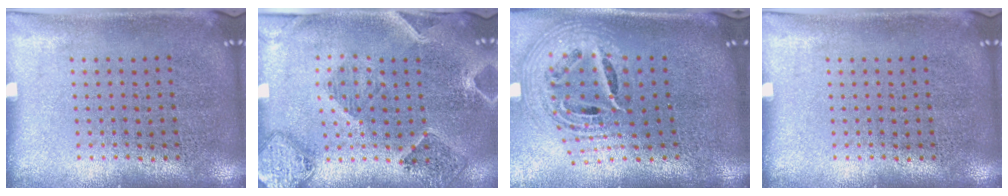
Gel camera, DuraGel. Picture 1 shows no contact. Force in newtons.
{"total": 1.5, "press": 1.5, "slide": 0.3}
{"total": 2.7, "press": 1.8, "slide": 1.9}
{"total": 0.0}